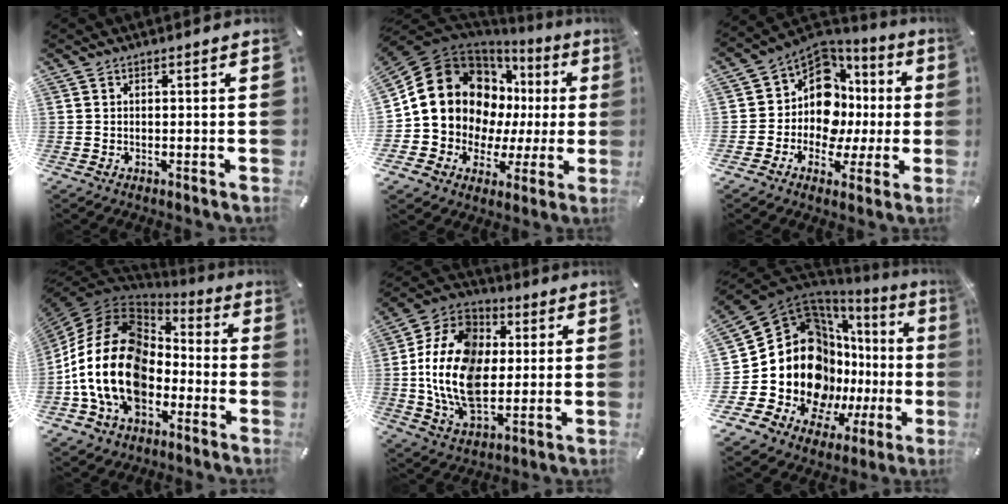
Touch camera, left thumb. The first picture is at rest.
{"total": 19.4, "force": [5.4, 15.5, 10.3], "torque": [-0.177, -0.036, 0.113]}
{"total": 13.1, "force": [1.0, 11.3, 6.5], "torque": [-0.129, -0.023, 0.026]}
{"total": 20.1, "force": [-4.2, 14.6, 13.2], "torque": [-0.301, 0.021, -0.075]}
{"total": 19.2, "force": [-0.2, 14.0, 13.2], "torque": [-0.297, 0.002, -0.008]}
{"total": 23.9, "force": [0.0, 17.2, 16.6], "torque": [-0.290, -0.065, 0.034]}